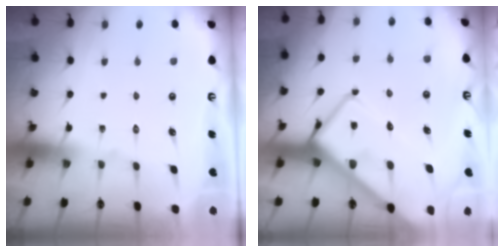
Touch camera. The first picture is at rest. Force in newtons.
{"total": 16.0, "press": 16.0, "slide": 1.5}